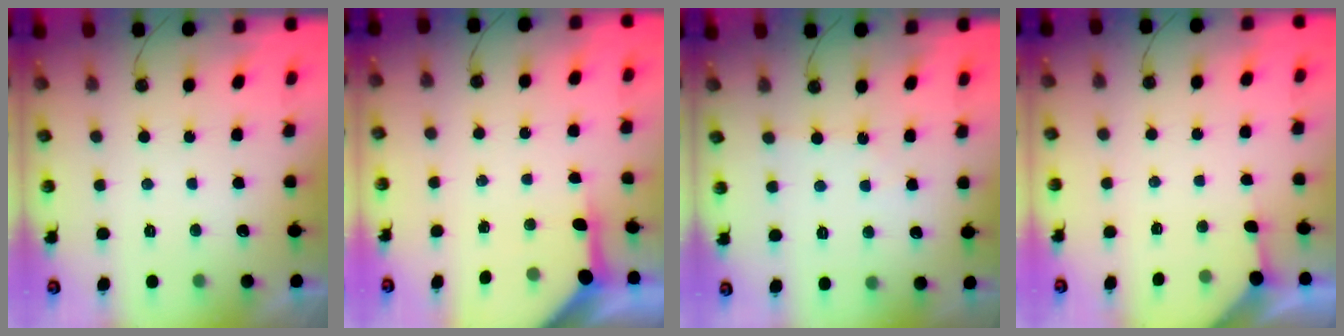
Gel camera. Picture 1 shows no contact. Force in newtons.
{"total": 6.1, "press": 6.1, "slide": 0.4}
{"total": 2.6, "press": 2.6, "slide": 0.3}
{"total": 2.4, "press": 2.3, "slide": 0.3}